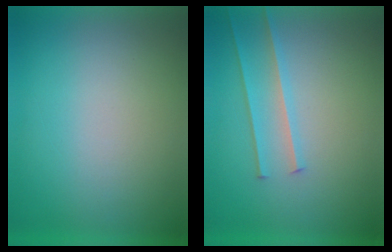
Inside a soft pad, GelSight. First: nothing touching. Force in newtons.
{"total": 2.0}